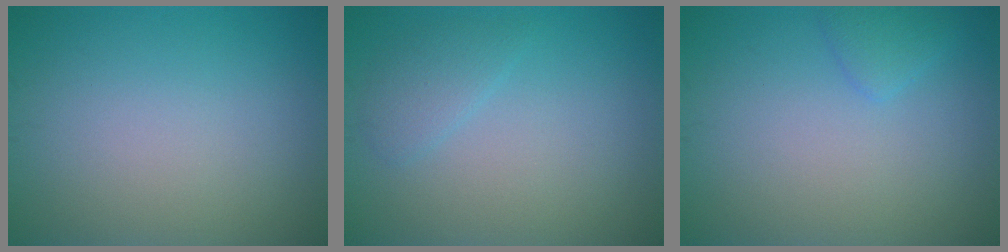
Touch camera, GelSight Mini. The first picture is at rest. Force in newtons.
{"total": 1.6, "press": 1.6, "slide": 0.0}
{"total": 1.3, "press": 1.3, "slide": 0.0}